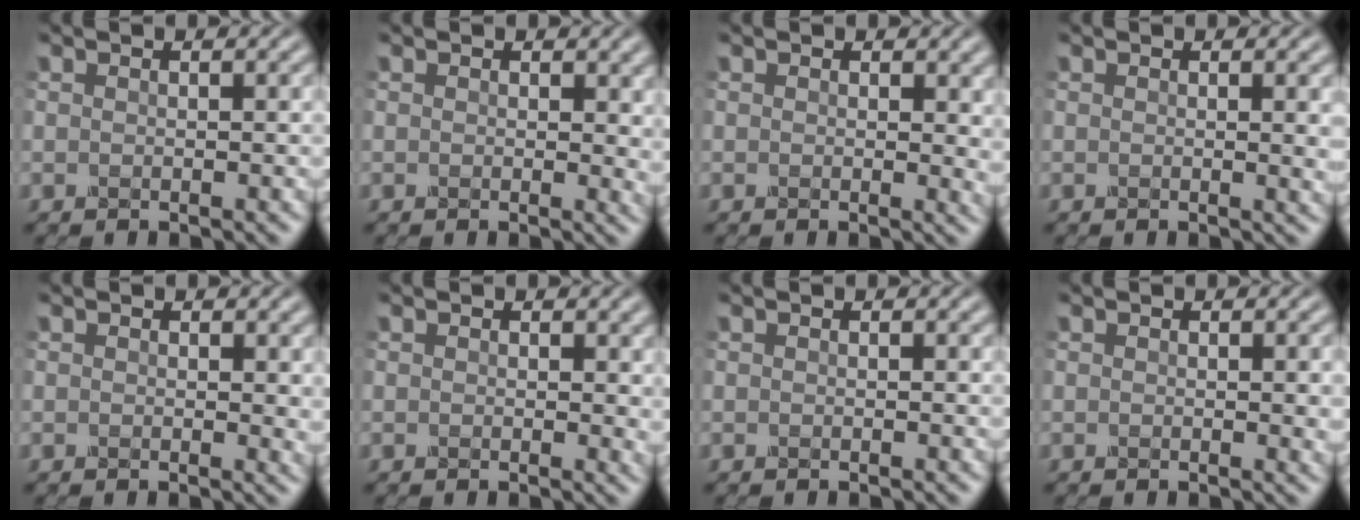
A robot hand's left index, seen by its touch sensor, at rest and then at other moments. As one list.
[{"total": 2.9, "force": [0.2, 1.9, 2.2], "torque": [-0.017, 0.002, 0.000]}, {"total": 3.2, "force": [0.2, 2.0, 2.4], "torque": [-0.020, 0.002, -0.002]}, {"total": 2.3, "force": [-0.1, 1.0, 2.0], "torque": [-0.018, 0.002, -0.003]}, {"total": 1.9, "force": [0.1, 1.2, 1.5], "torque": [-0.014, 0.001, 0.000]}, {"total": 2.0, "force": [0.2, 1.3, 1.5], "torque": [-0.012, 0.002, 0.001]}, {"total": 0.0}, {"total": 1.5, "force": [-0.2, 0.7, 1.3], "torque": [-0.014, -0.002, -0.002]}]